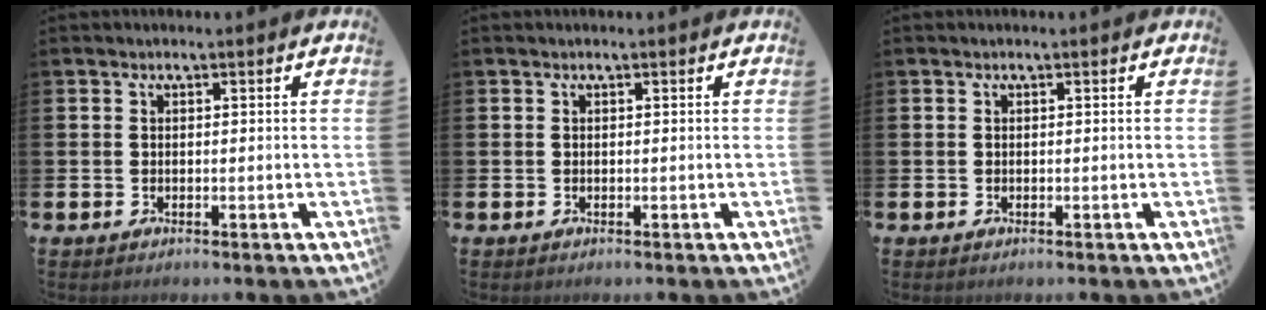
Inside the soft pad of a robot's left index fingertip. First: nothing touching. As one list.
[{"total": 0.0}, {"total": 0.0}]